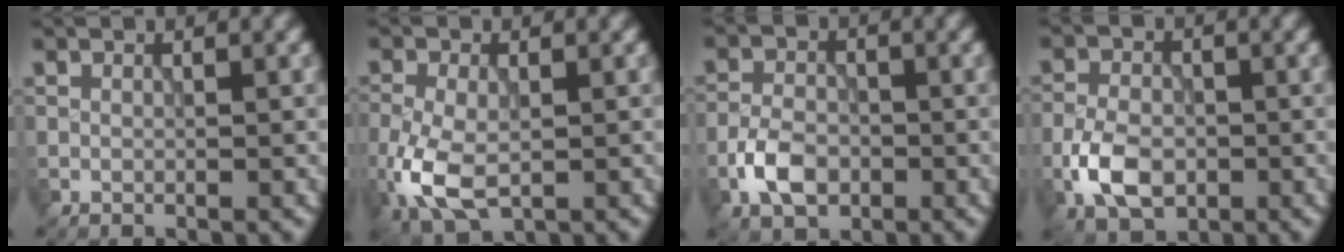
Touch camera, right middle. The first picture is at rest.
{"total": 5.8, "force": [-1.6, 3.4, 4.4], "torque": [-0.108, -0.012, -0.031]}
{"total": 3.9, "force": [-1.7, 2.5, 2.4], "torque": [-0.048, 0.000, -0.037]}
{"total": 5.0, "force": [-1.8, 3.2, 3.3], "torque": [-0.068, -0.003, -0.039]}